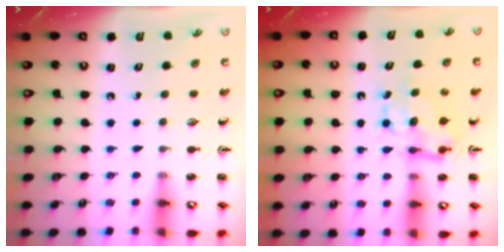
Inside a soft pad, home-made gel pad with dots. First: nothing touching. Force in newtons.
{"total": 7.3, "press": 7.3, "slide": 0.2}